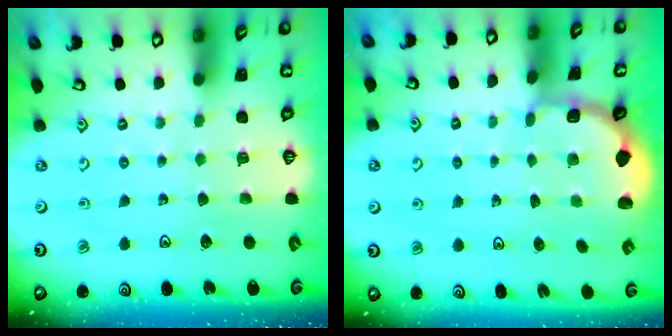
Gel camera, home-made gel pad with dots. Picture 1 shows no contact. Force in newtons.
{"total": 2.0, "press": 1.8, "slide": 0.7}